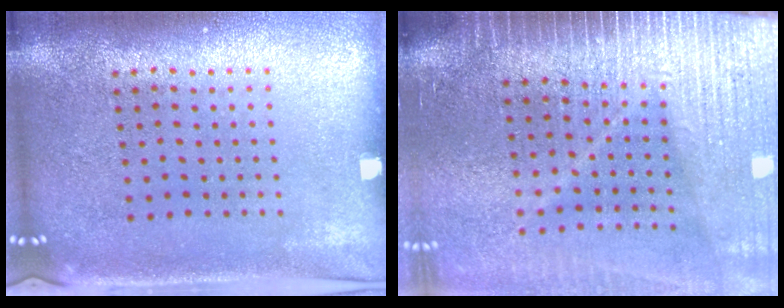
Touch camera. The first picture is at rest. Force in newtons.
{"total": 4.0, "press": 3.5, "slide": 2.0}